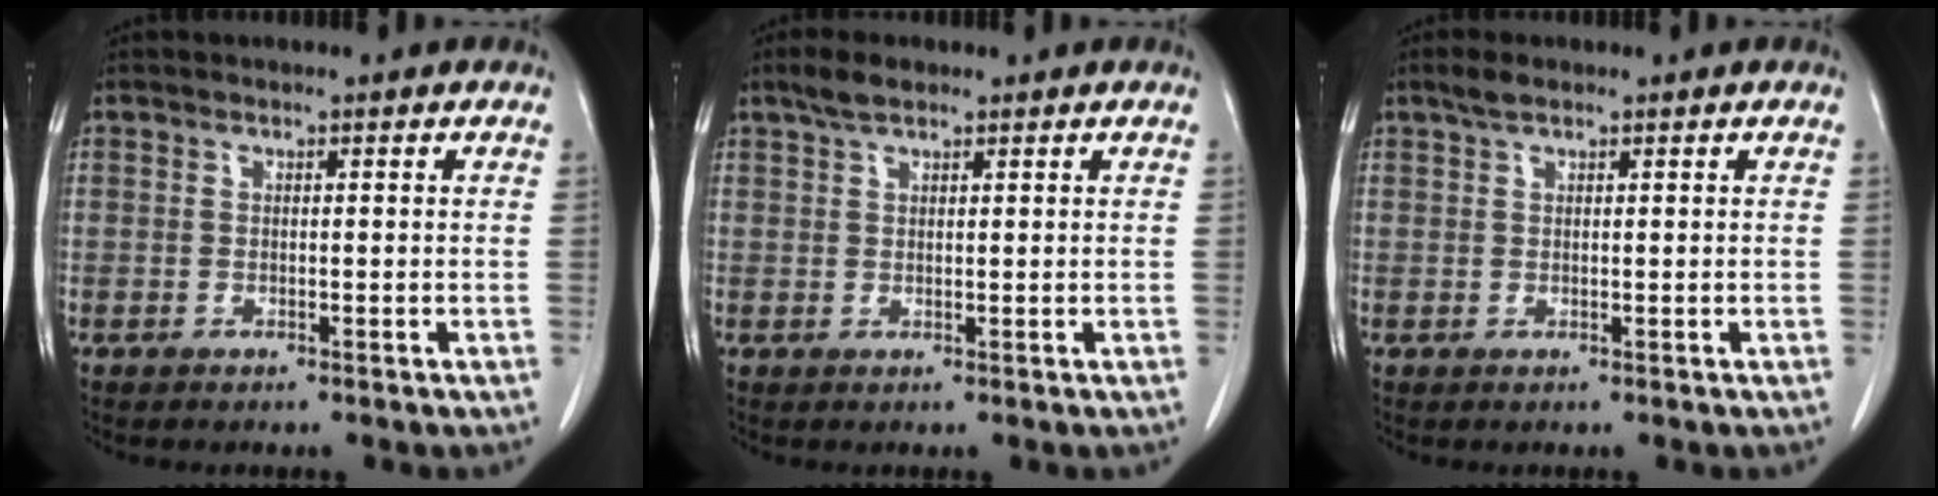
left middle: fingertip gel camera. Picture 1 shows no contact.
{"total": 2.7, "force": [2.0, 0.9, 1.5], "torque": [-0.034, 0.008, 0.038]}
{"total": 1.7, "force": [1.3, 0.5, 1.0], "torque": [-0.023, 0.010, 0.026]}